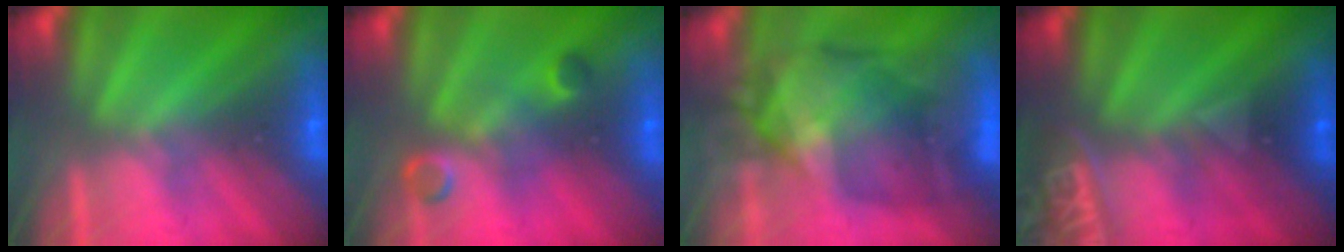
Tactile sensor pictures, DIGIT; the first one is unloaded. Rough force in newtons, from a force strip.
{"total": 3.1}
{"total": 7.7}
{"total": 2.4}